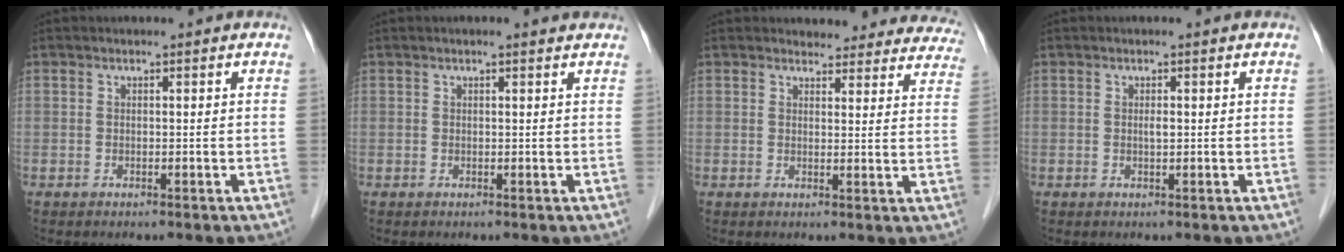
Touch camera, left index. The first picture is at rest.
{"total": 1.4, "force": [1.1, 0.2, 0.8], "torque": [-0.014, 0.010, 0.011]}
{"total": 15.0, "force": [14.1, 4.6, 2.0], "torque": [0.015, -0.031, 0.133]}
{"total": 0.7, "force": [-0.2, 0.0, 0.6], "torque": [-0.012, -0.005, -0.004]}